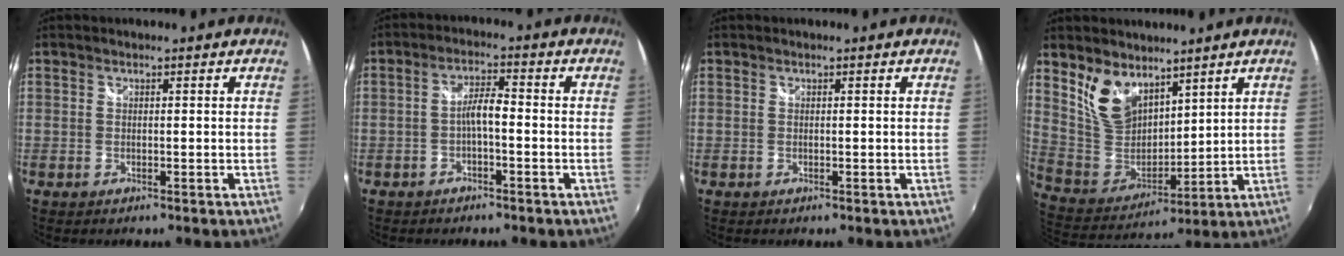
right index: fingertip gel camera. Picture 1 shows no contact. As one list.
[{"total": 3.7, "force": [-1.4, 0.8, 3.3], "torque": [-0.065, 0.010, -0.025]}, {"total": 0.0}, {"total": 11.7, "force": [7.6, 6.7, 5.8], "torque": [-0.117, 0.003, 0.166]}]